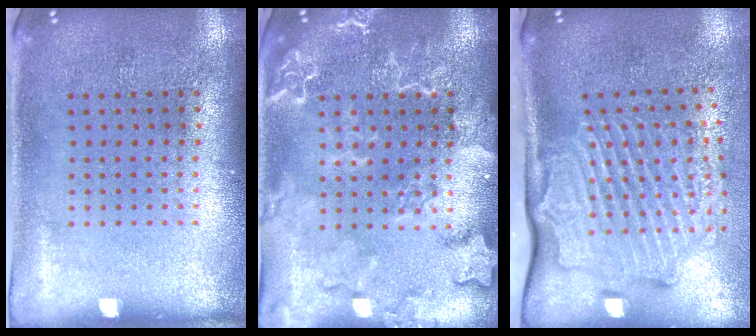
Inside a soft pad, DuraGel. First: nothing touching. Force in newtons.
{"total": 2.3, "press": 2.3, "slide": 0.2}
{"total": 3.1, "press": 2.3, "slide": 2.1}